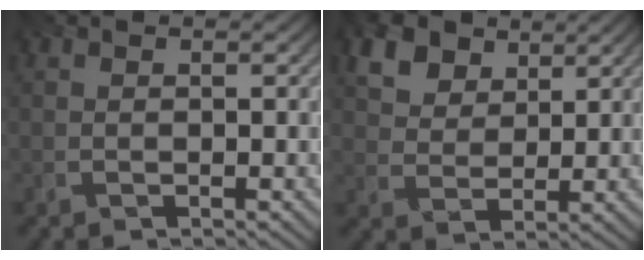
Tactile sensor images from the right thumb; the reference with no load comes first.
{"total": 8.2, "force": [4.9, 5.1, 4.0], "torque": [-0.130, -0.013, 0.092]}